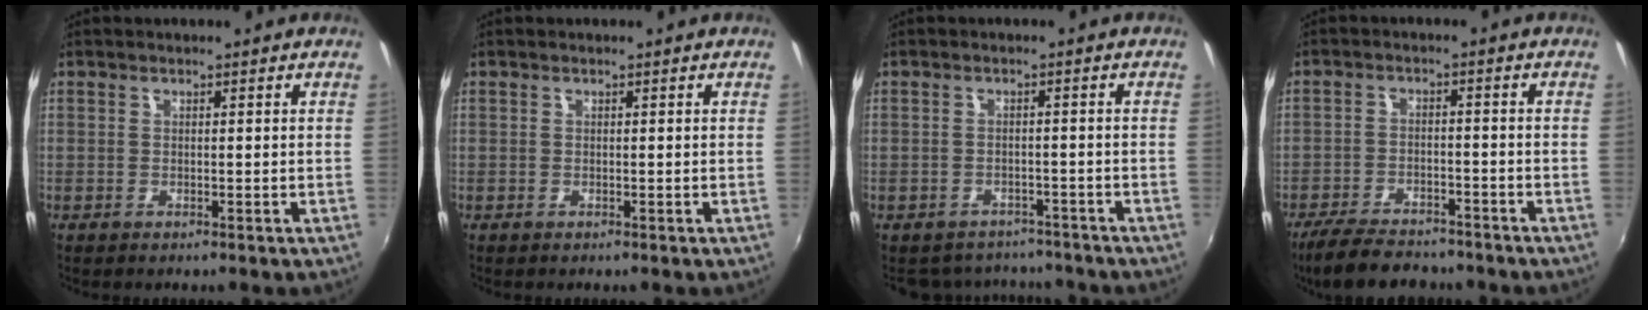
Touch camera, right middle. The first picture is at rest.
{"total": 0.0}
{"total": 8.6, "force": [-7.6, 3.5, 1.9], "torque": [-0.047, 0.001, -0.099]}
{"total": 11.0, "force": [-9.1, 3.9, 4.7], "torque": [-0.119, -0.013, -0.147]}